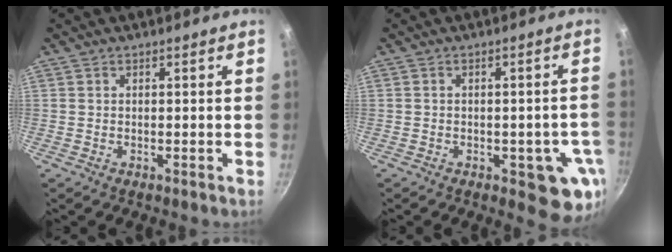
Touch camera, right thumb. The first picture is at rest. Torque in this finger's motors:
{"motor_torque": [1.33, 1.50, -0.04, -0.11, 0.14]}